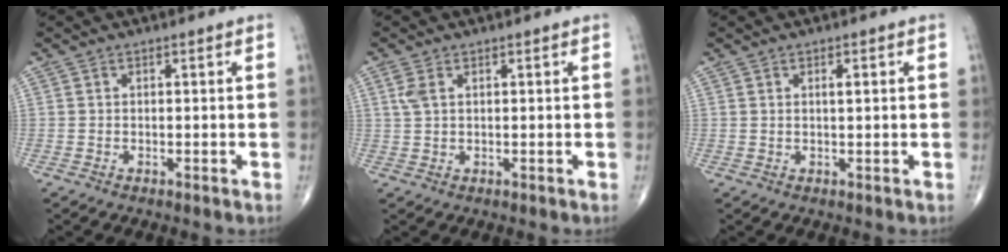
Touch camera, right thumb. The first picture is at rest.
{"total": 2.4, "force": [0.9, 1.2, 1.9], "torque": [-0.049, 0.010, 0.025]}
{"total": 1.4, "force": [0.4, 0.3, 1.3], "torque": [-0.019, 0.002, 0.005]}